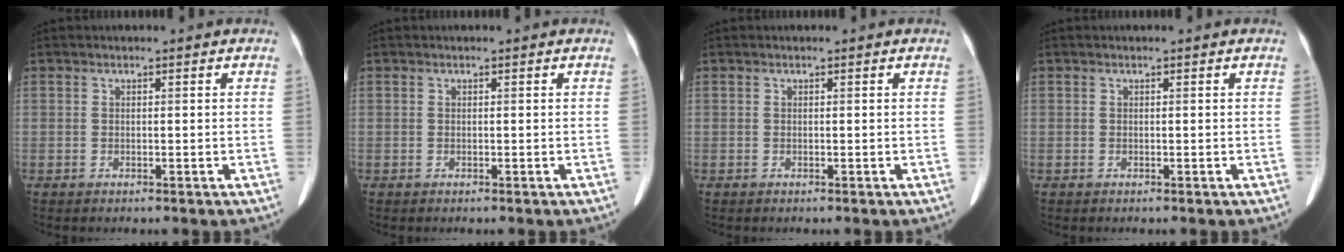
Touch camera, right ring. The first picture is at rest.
{"total": 0.0}
{"total": 0.0}
{"total": 0.0}